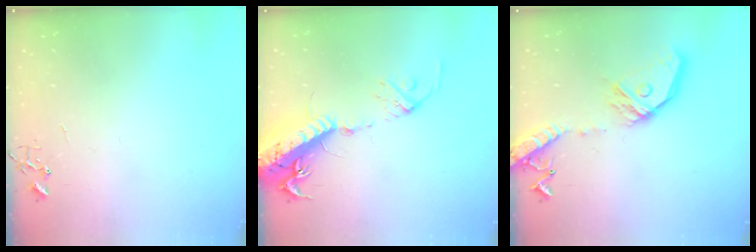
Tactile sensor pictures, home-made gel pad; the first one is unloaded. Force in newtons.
{"total": 20.6, "press": 20.2, "slide": 4.3}
{"total": 18.2, "press": 17.9, "slide": 3.1}